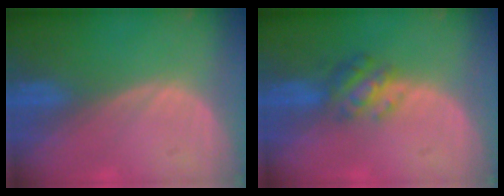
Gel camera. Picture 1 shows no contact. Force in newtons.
{"total": 4.8, "press": 4.5, "slide": 1.7}